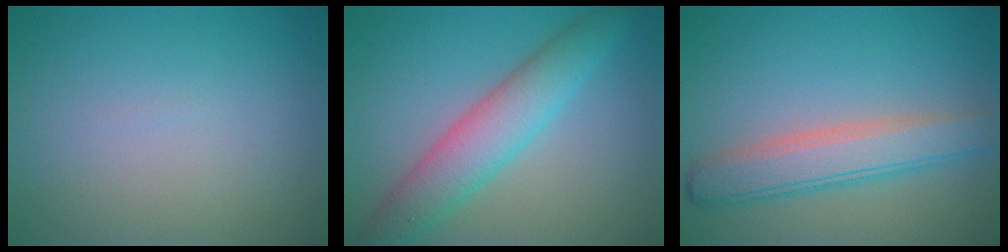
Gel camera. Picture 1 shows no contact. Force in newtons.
{"total": 5.5, "press": 5.5, "slide": 0.4}
{"total": 4.7, "press": 4.7, "slide": 0.2}